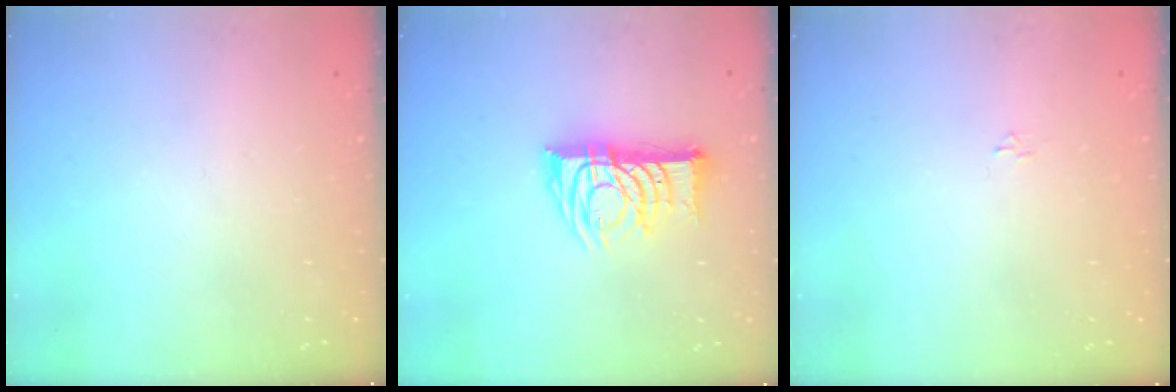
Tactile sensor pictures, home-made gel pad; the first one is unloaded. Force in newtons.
{"total": 14.2, "press": 14.2, "slide": 0.3}
{"total": 1.8, "press": 1.8, "slide": 0.2}